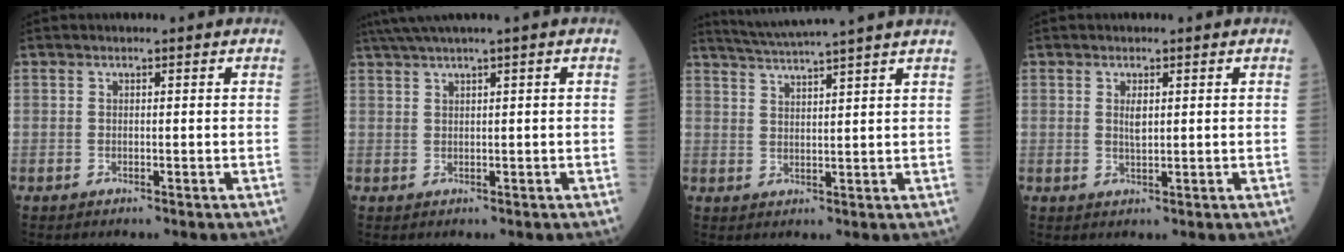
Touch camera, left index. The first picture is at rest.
{"total": 3.6, "force": [2.4, -0.9, 2.5], "torque": [-0.056, 0.013, 0.052]}
{"total": 10.1, "force": [9.0, -2.0, 4.3], "torque": [-0.077, 0.008, 0.129]}
{"total": 1.6, "force": [0.5, 0.4, 1.5], "torque": [-0.031, -0.003, 0.010]}